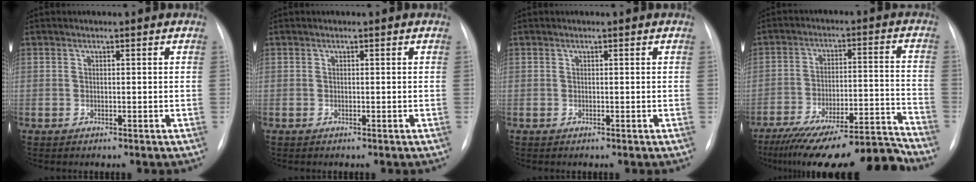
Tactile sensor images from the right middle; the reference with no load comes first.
{"total": 0.0}
{"total": 0.0}
{"total": 20.2, "force": [-18.2, 0.9, 8.8], "torque": [-0.118, 0.009, -0.278]}